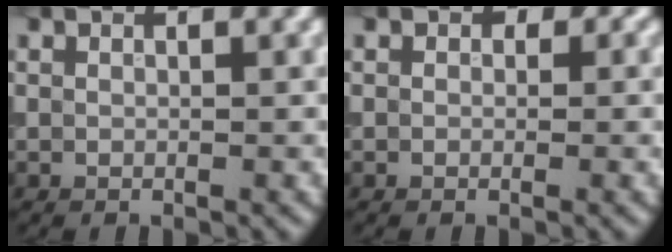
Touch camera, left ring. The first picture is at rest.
{"total": 1.4, "force": [0.3, 1.2, 0.7], "torque": [0.000, -0.001, -0.007]}